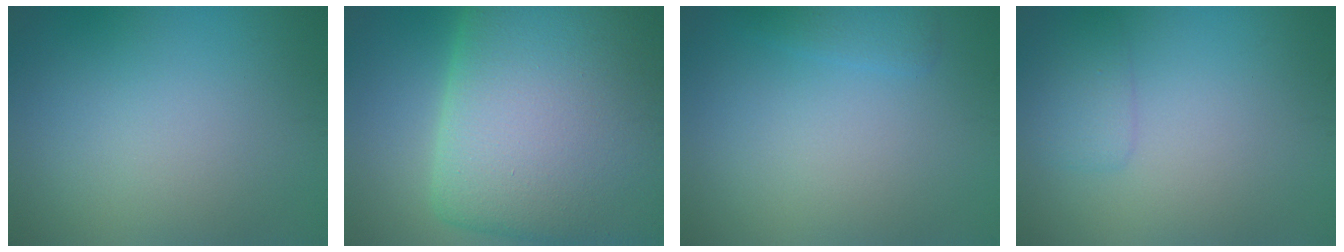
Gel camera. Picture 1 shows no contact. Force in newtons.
{"total": 20.5, "press": 20.5, "slide": 0.6}
{"total": 1.4, "press": 1.4, "slide": 0.1}
{"total": 1.7, "press": 1.7, "slide": 0.1}